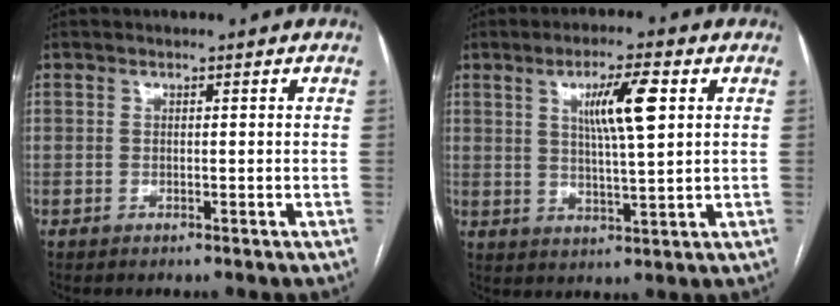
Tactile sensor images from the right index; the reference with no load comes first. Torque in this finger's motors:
{"motor_torque": [0.61, 0.16, 0.23, 0.13]}